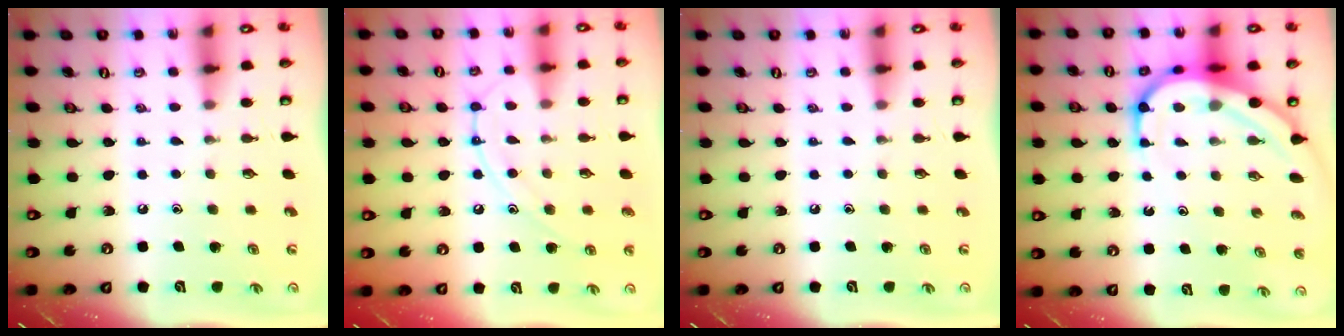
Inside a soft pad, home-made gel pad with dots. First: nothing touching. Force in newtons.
{"total": 11.5, "press": 11.4, "slide": 1.1}
{"total": 0.0}
{"total": 11.3, "press": 11.2, "slide": 1.2}